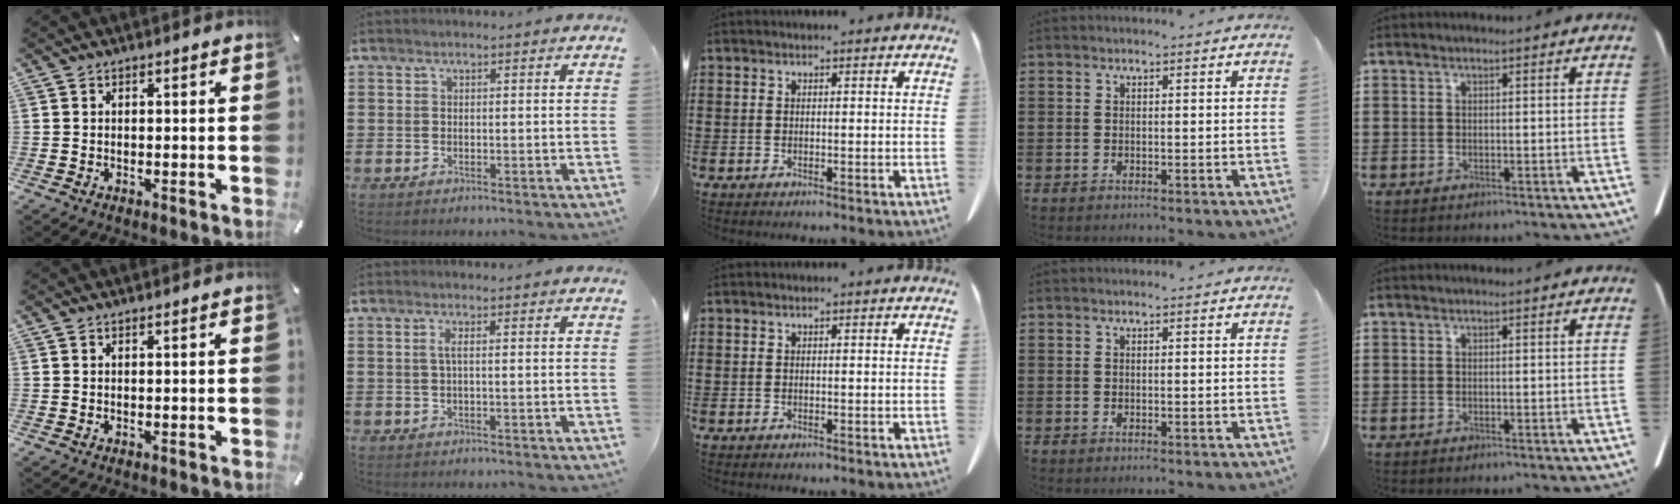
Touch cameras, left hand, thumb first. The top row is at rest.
{"index": {"total": 1.4, "force": [0.0, 0.1, 1.4], "torque": [-0.028, -0.001, -0.002]}}